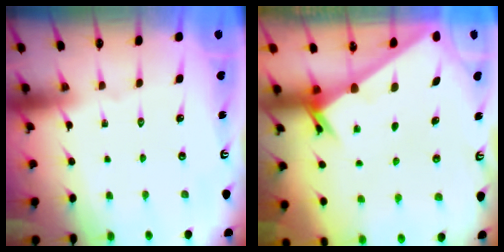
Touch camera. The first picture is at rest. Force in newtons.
{"total": 2.3, "press": 2.3, "slide": 0.3}